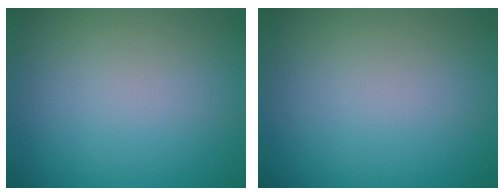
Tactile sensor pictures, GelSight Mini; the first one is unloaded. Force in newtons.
{"total": 0.0}